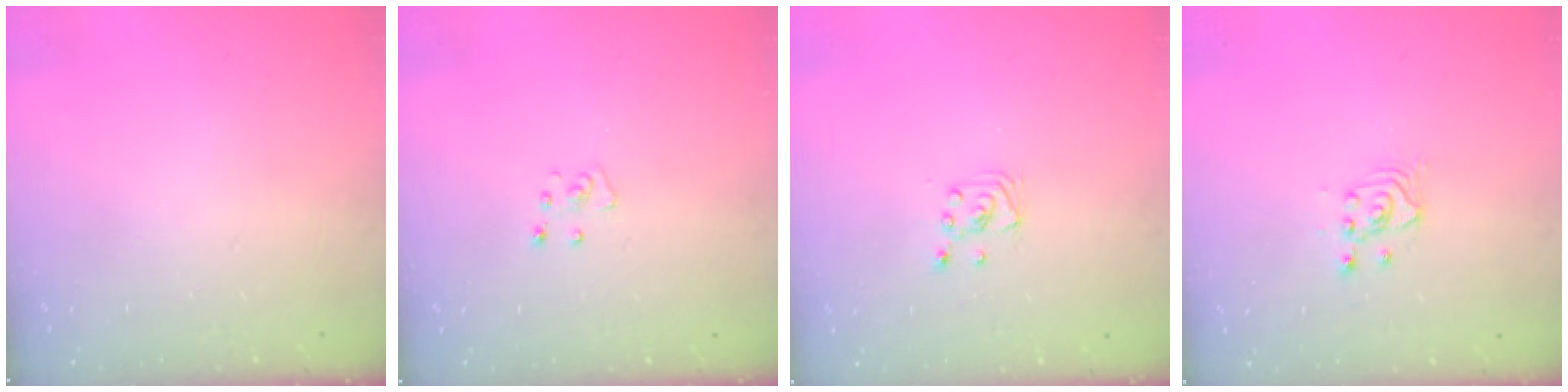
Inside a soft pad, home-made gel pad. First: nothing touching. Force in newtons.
{"total": 3.1, "press": 3.1, "slide": 0.2}
{"total": 2.3, "press": 2.3, "slide": 0.2}
{"total": 2.7, "press": 2.7, "slide": 0.3}